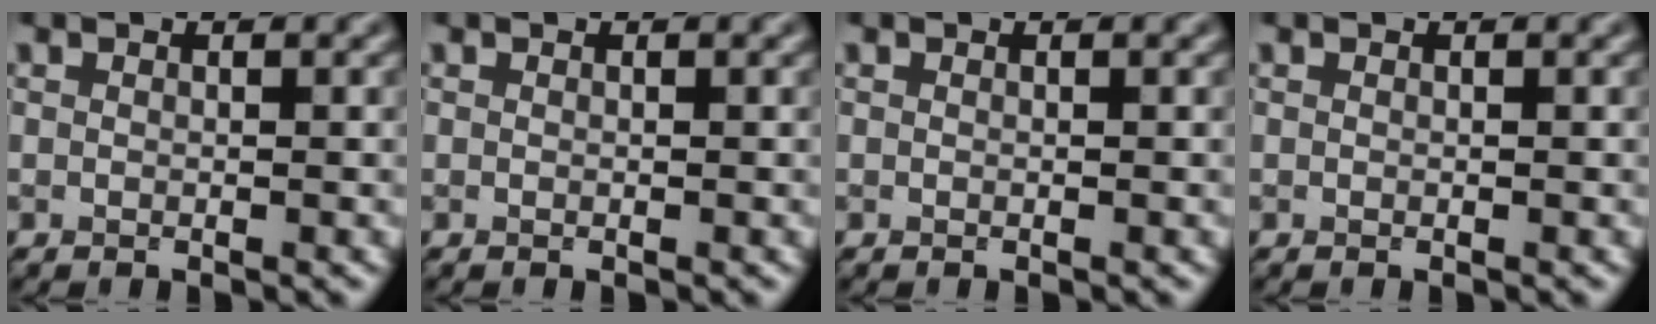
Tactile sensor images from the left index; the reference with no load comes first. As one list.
[{"total": 0.0}, {"total": 0.0}, {"total": 0.0}]